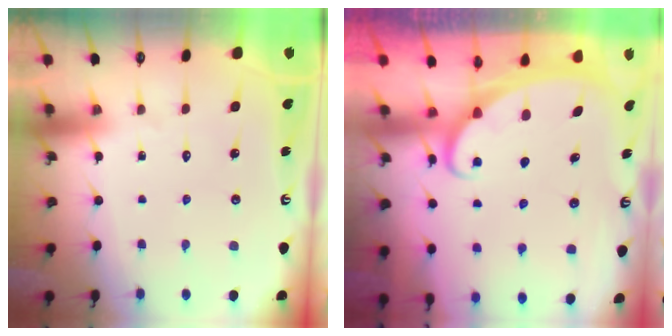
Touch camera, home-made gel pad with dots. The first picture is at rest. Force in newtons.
{"total": 1.9, "press": 1.9, "slide": 0.1}